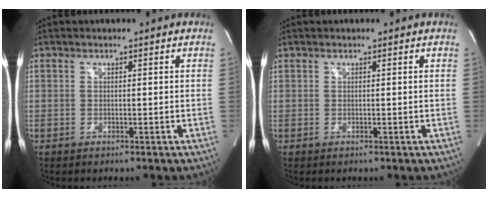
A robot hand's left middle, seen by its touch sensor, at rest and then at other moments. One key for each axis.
{"total": 0.0}